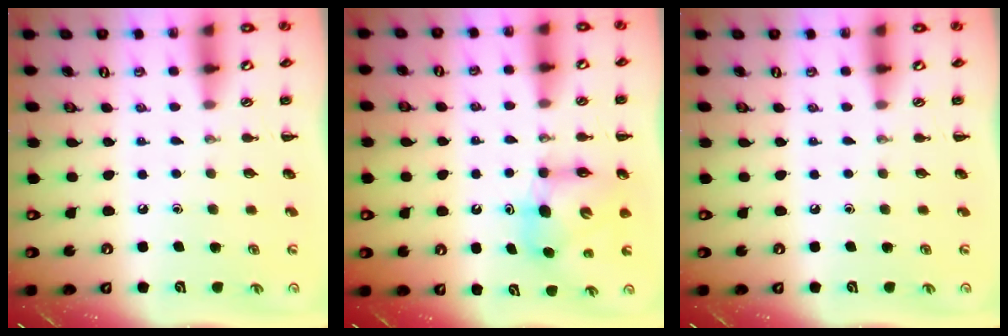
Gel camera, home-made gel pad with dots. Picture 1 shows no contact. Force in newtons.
{"total": 7.3, "press": 7.2, "slide": 0.9}
{"total": 0.0}